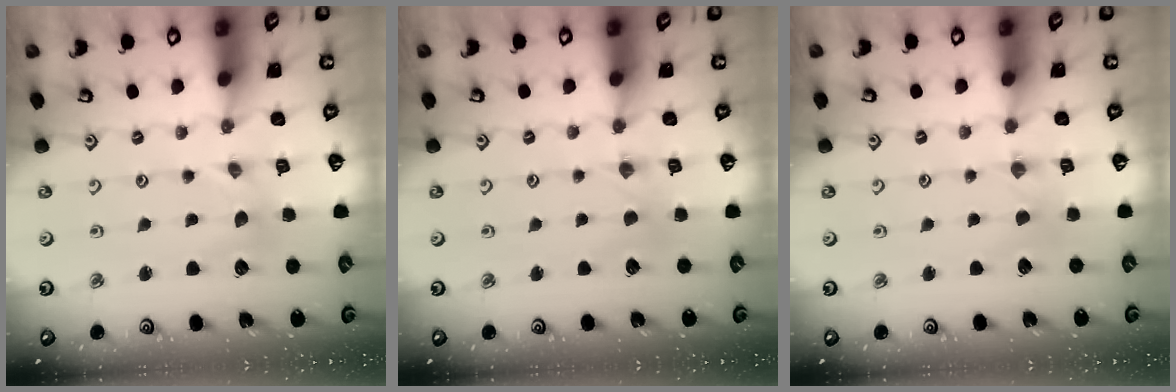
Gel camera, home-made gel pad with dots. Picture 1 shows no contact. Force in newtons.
{"total": 1.8, "press": 1.7, "slide": 0.4}
{"total": 0.0}